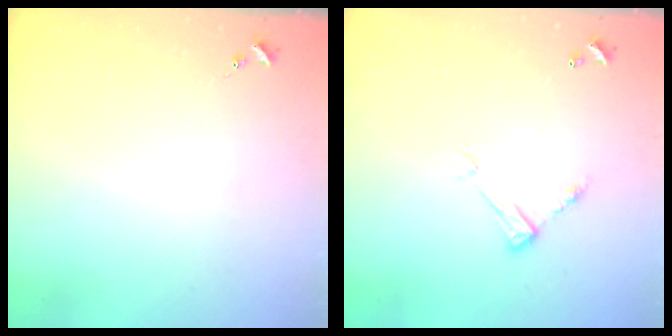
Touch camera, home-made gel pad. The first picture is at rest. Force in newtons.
{"total": 7.9, "press": 7.9, "slide": 0.3}